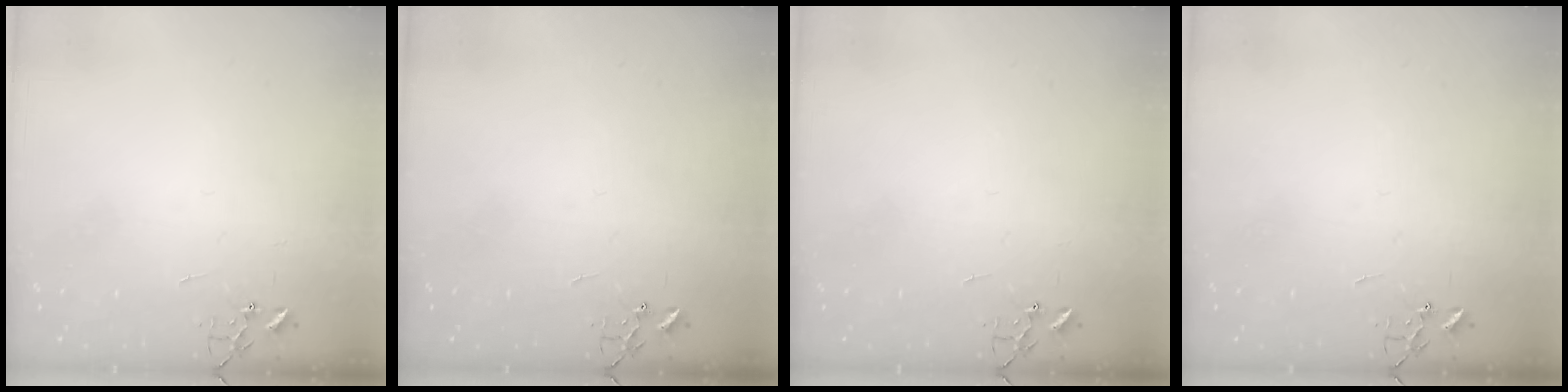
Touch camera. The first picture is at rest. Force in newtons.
{"total": 0.0}
{"total": 0.0}
{"total": 0.0}